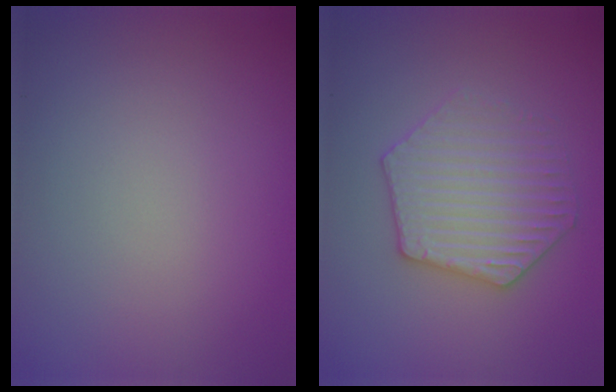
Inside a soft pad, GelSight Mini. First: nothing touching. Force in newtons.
{"total": 4.0, "press": 3.9, "slide": 0.9}